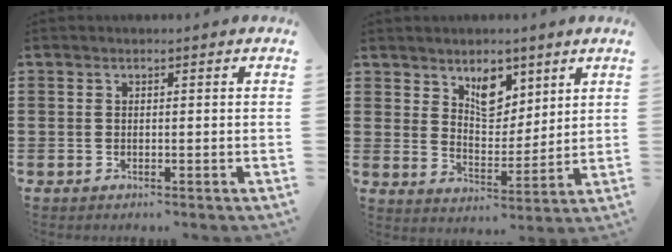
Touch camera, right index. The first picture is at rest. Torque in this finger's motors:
{"motor_torque": [0.33, 0.37, 0.22, 0.03]}